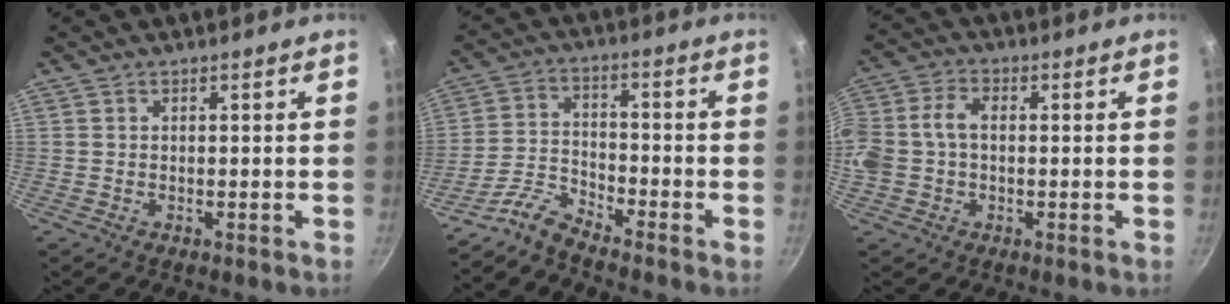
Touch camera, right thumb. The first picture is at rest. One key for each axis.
{"total": 4.1, "fx": -3.9, "fy": 0.5, "fz": 1.0, "tx": -0.030, "ty": 0.032, "tz": -0.089}
{"total": 10.4, "fx": -0.2, "fy": 7.3, "fz": 7.4, "tx": -0.156, "ty": 0.025, "tz": -0.016}